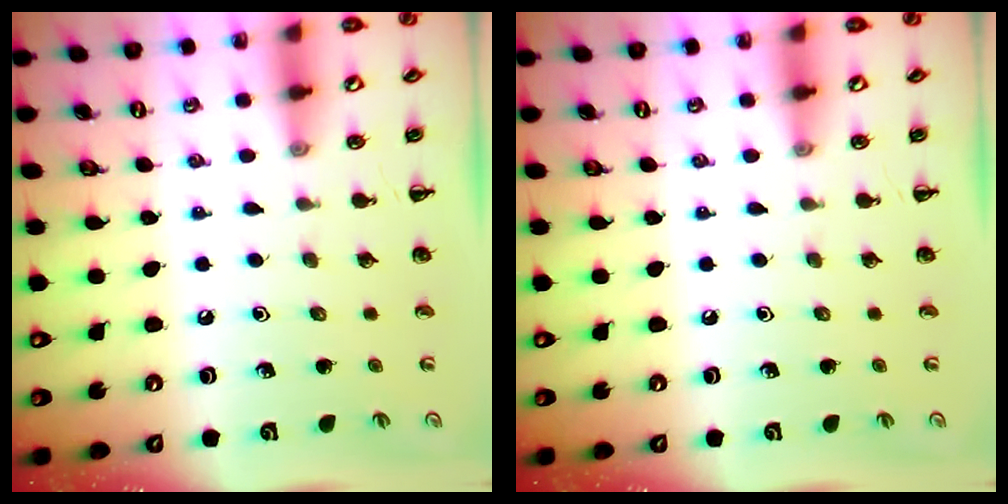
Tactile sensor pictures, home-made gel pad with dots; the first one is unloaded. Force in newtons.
{"total": 0.0}